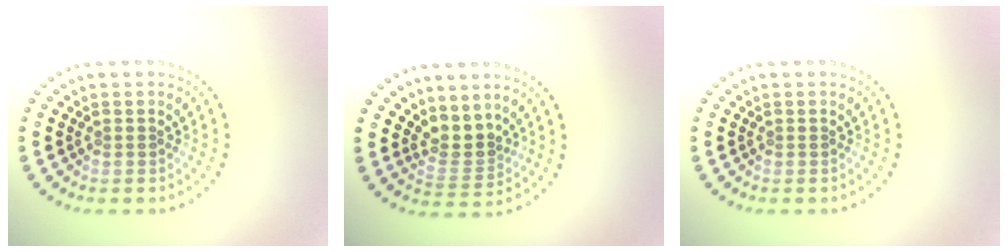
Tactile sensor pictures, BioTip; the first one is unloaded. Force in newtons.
{"total": 2.6, "press": 1.8, "slide": 1.8}
{"total": 0.0}